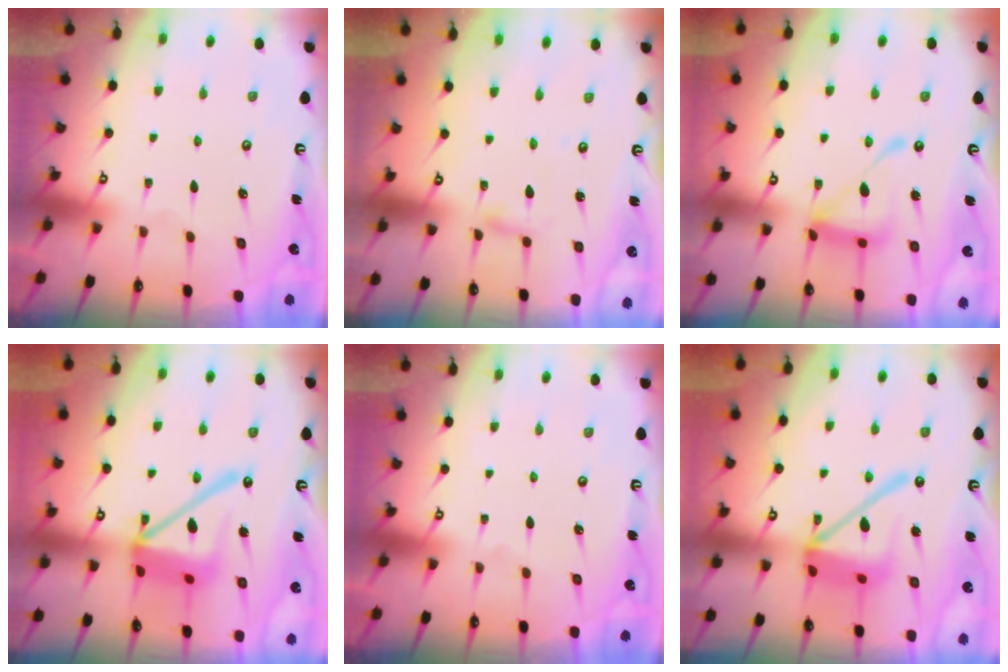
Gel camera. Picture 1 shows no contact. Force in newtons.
{"total": 2.0, "press": 2.0, "slide": 0.2}
{"total": 15.9, "press": 15.9, "slide": 1.4}
{"total": 17.6, "press": 17.5, "slide": 1.8}
{"total": 0.0}
{"total": 16.9, "press": 16.8, "slide": 1.7}